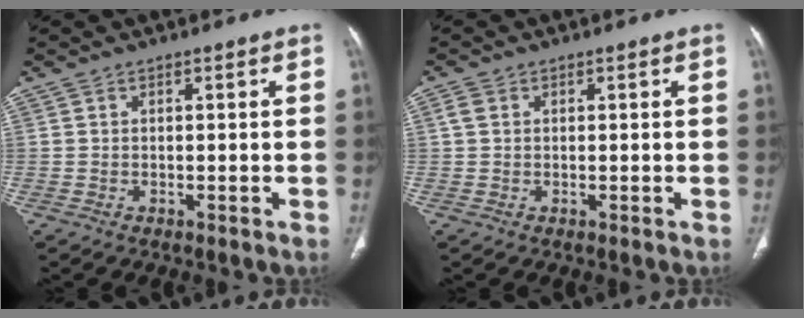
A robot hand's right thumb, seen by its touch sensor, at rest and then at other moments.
{"total": 1.6, "force": [0.4, 1.2, 1.0], "torque": [-0.021, 0.005, 0.009]}